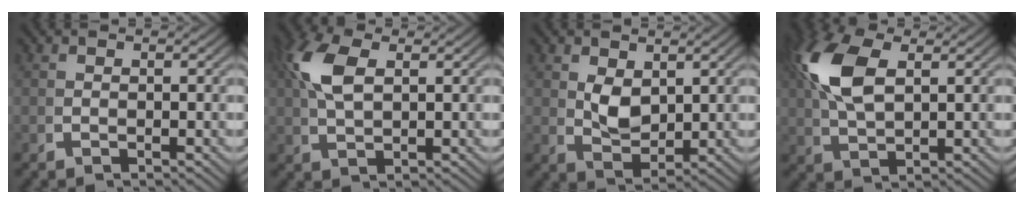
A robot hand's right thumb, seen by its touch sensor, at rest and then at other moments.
{"total": 4.0, "force": [2.0, 1.5, 3.1], "torque": [-0.071, 0.004, 0.047]}
{"total": 3.4, "force": [1.4, 1.8, 2.5], "torque": [-0.051, -0.019, 0.039]}
{"total": 5.8, "force": [2.4, 2.6, 4.6], "torque": [-0.106, 0.000, 0.058]}